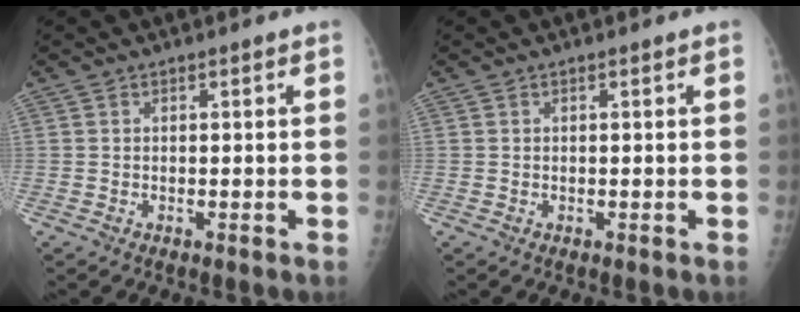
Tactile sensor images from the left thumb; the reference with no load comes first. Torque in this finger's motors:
{"motor_torque": [0.00, 0.00, 0.00, 0.00, 0.00]}